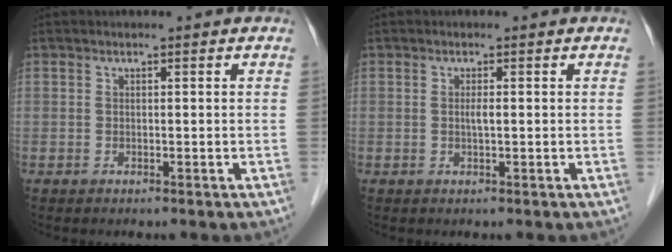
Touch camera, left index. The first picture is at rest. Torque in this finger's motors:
{"motor_torque": [0.28, 0.01, 0.03, 0.03]}